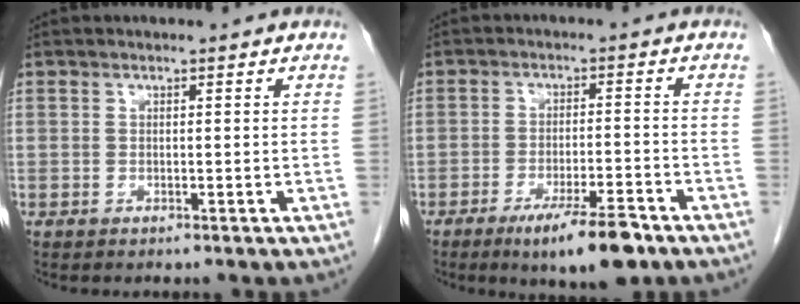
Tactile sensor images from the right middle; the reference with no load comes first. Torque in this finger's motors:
{"motor_torque": [1.31, -0.82, 0.44, 0.11]}